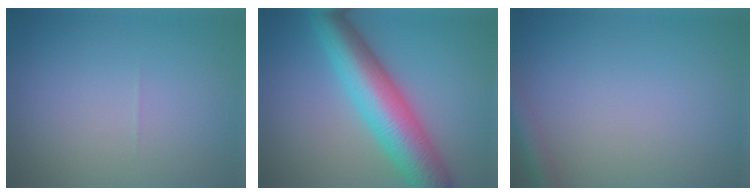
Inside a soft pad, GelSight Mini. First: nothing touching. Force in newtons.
{"total": 9.0, "press": 9.0, "slide": 0.1}
{"total": 2.0, "press": 2.0, "slide": 0.1}